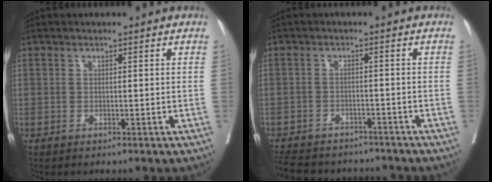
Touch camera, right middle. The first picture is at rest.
{"total": 15.4, "force": [-13.5, 5.5, 5.2], "torque": [-0.139, -0.007, -0.182]}